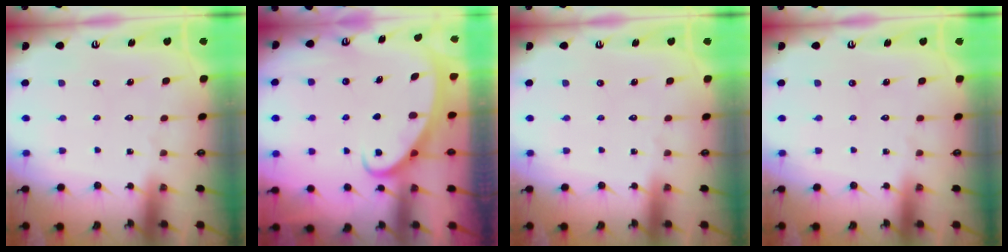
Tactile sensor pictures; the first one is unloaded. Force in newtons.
{"total": 2.5, "press": 2.5, "slide": 0.4}
{"total": 0.0}
{"total": 0.0}